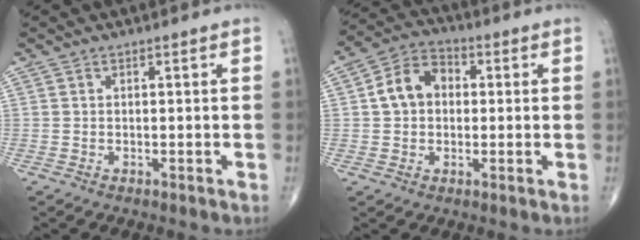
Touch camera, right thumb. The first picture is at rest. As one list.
[{"total": 8.5, "force": [0.9, 6.5, 5.4], "torque": [-0.084, 0.024, 0.005]}]